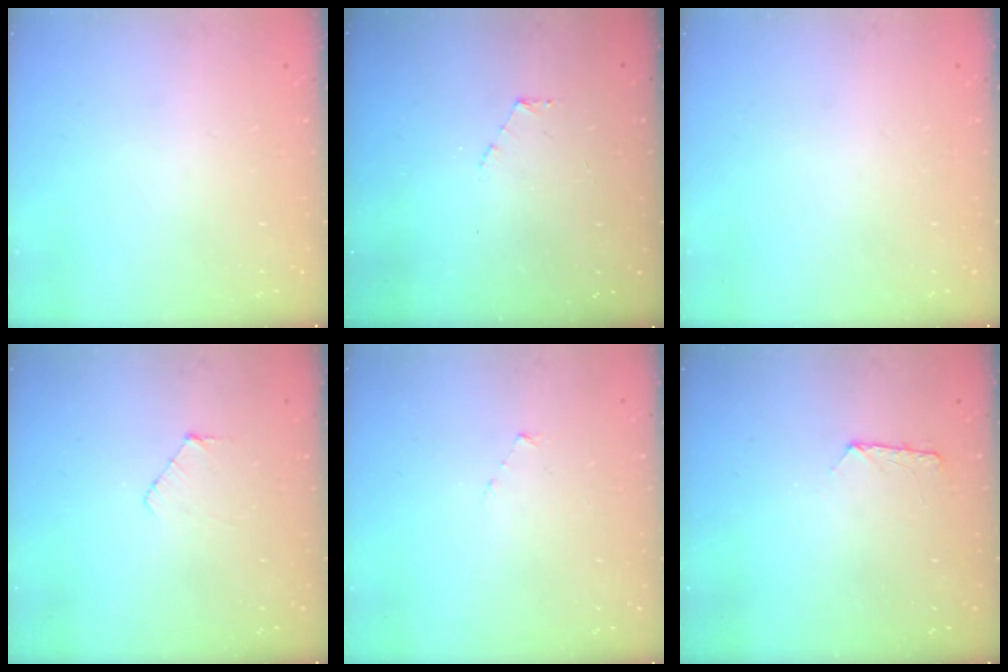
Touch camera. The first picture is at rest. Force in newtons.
{"total": 3.5, "press": 3.5, "slide": 0.4}
{"total": 0.0}
{"total": 4.4, "press": 4.4, "slide": 0.4}
{"total": 3.0, "press": 3.0, "slide": 0.3}
{"total": 6.7, "press": 6.6, "slide": 0.6}